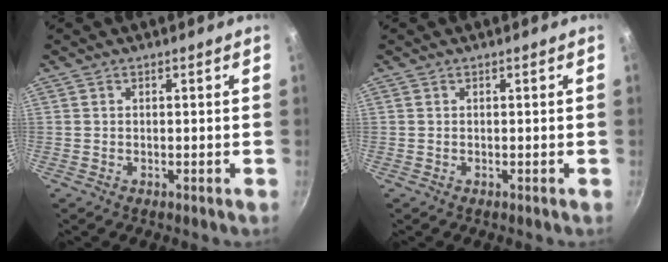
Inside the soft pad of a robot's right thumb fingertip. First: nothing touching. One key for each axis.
{"total": 0.0}